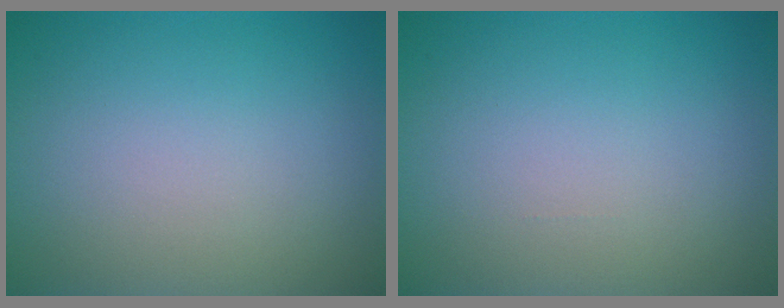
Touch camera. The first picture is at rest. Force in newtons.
{"total": 0.0}